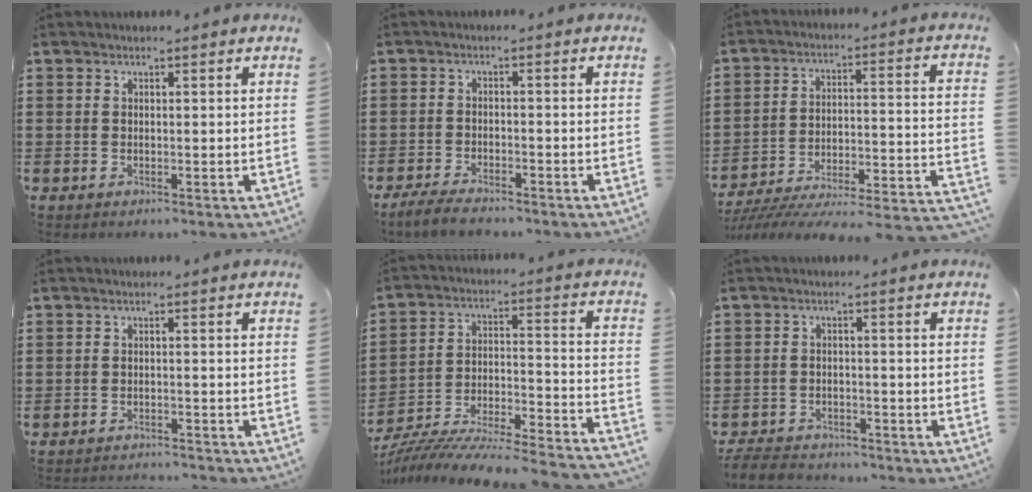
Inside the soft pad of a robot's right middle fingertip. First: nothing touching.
{"total": 3.4, "force": [-3.0, 0.8, 1.2], "torque": [-0.036, 0.002, -0.065]}
{"total": 3.5, "force": [-3.0, 0.3, 1.8], "torque": [-0.034, -0.031, -0.067]}
{"total": 2.1, "force": [-2.1, 0.1, -0.1], "torque": [-0.006, 0.002, -0.045]}
{"total": 7.2, "force": [-7.0, 0.1, 1.7], "torque": [-0.026, -0.007, -0.144]}
{"total": 4.4, "force": [-4.2, 1.1, 0.3], "torque": [-0.017, 0.006, -0.092]}